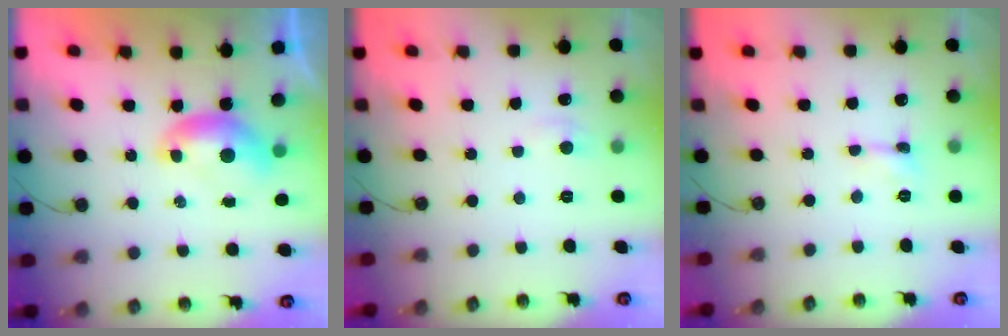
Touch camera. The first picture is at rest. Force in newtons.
{"total": 1.9, "press": 1.8, "slide": 0.4}
{"total": 0.0}